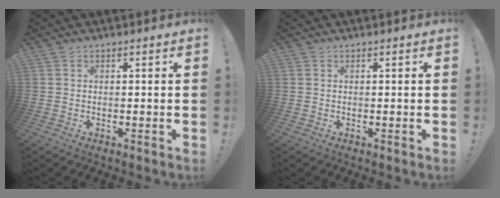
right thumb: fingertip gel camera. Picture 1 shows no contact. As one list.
[{"total": 0.0}]